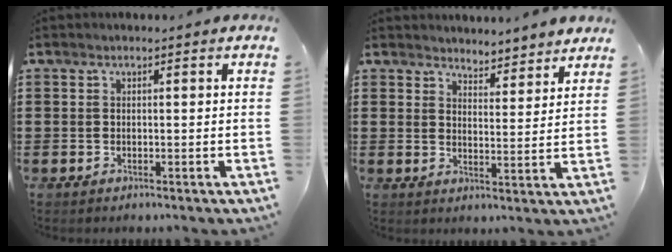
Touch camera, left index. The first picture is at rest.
{"total": 3.9, "force": [3.8, 0.3, -0.5], "torque": [0.000, -0.024, 0.068]}